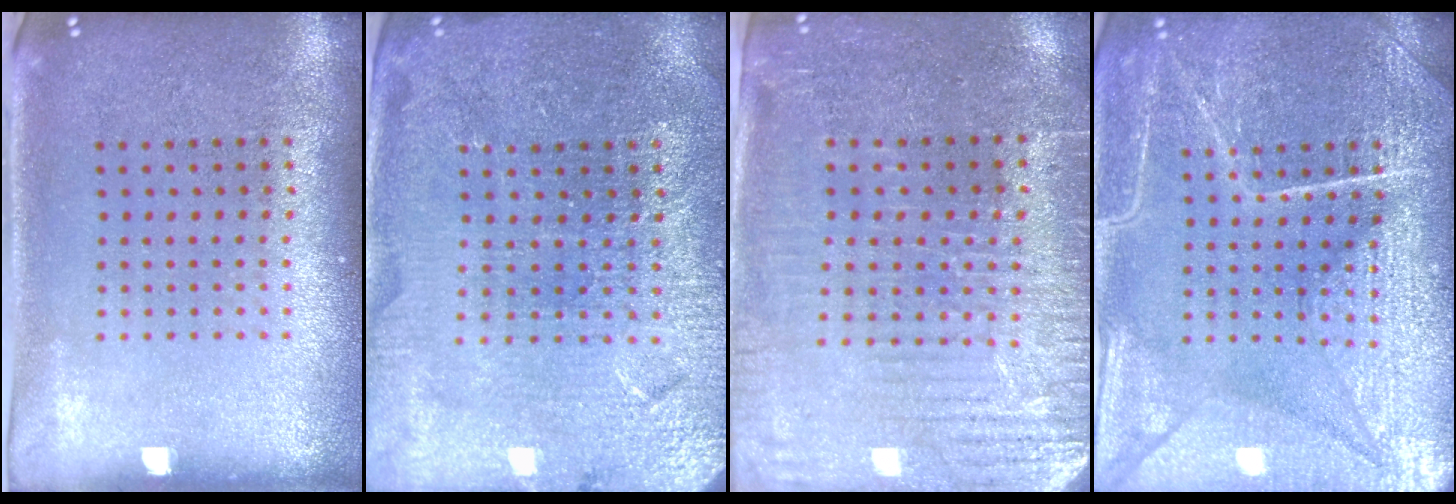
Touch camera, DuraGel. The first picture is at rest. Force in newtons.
{"total": 4.0, "press": 3.8, "slide": 1.0}
{"total": 3.6, "press": 3.4, "slide": 1.3}
{"total": 7.1, "press": 7.1, "slide": 0.9}